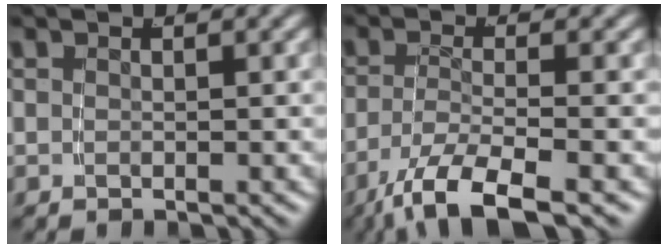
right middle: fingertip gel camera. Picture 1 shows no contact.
{"total": 7.1, "force": [-4.7, 1.8, 5.0], "torque": [-0.089, -0.030, -0.055]}